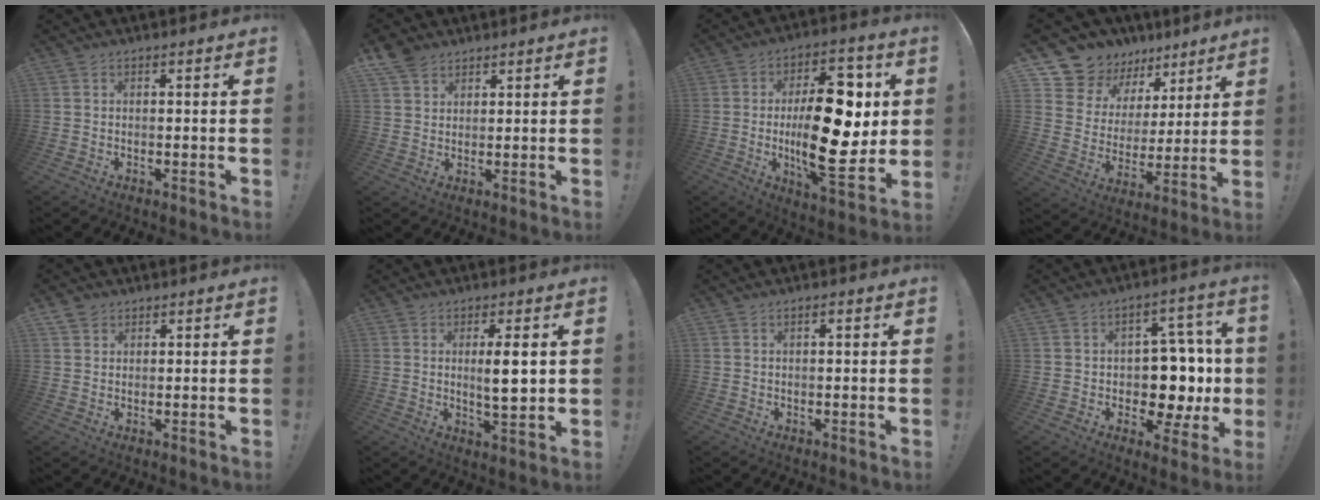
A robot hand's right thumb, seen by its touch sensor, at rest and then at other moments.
{"total": 5.2, "force": [4.0, 3.1, 1.4], "torque": [-0.028, -0.018, 0.077]}
{"total": 25.1, "force": [0.2, 11.1, 22.5], "torque": [-0.361, -0.003, 0.003]}
{"total": 11.3, "force": [8.7, 7.1, 1.4], "torque": [-0.036, -0.072, 0.172]}
{"total": 2.6, "force": [1.9, 1.7, 0.5], "torque": [0.002, -0.011, 0.034]}
{"total": 6.6, "force": [1.1, 0.8, 6.5], "torque": [-0.103, -0.009, 0.013]}
{"total": 0.9, "force": [0.2, 0.2, 0.9], "torque": [-0.017, 0.001, 0.002]}
{"total": 12.2, "force": [-0.1, 8.9, 8.3], "torque": [-0.106, 0.004, 0.014]}